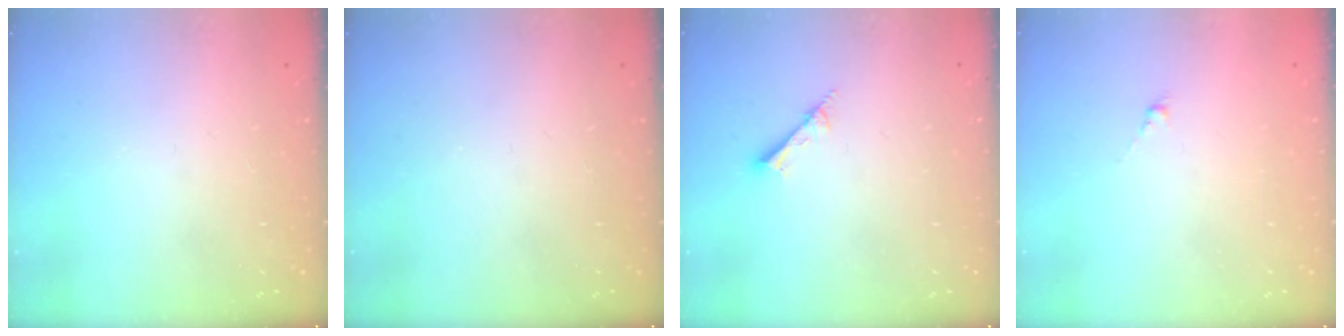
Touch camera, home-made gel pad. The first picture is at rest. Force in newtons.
{"total": 0.0}
{"total": 1.8, "press": 1.8, "slide": 0.0}
{"total": 0.0}